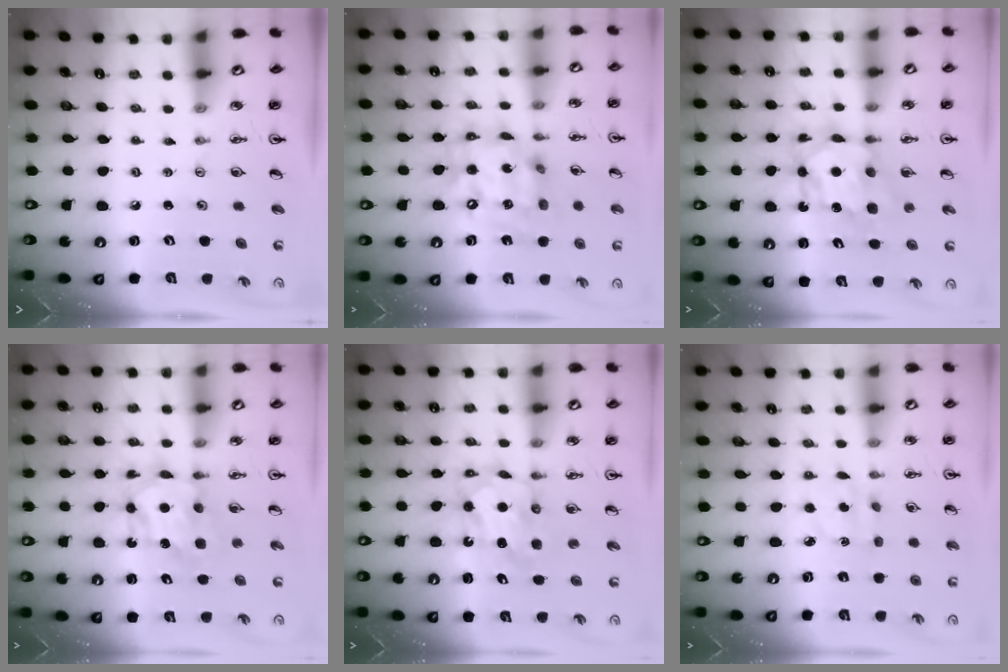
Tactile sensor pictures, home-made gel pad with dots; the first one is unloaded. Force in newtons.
{"total": 16.0, "press": 15.9, "slide": 1.4}
{"total": 8.1, "press": 8.1, "slide": 0.8}
{"total": 6.8, "press": 6.8, "slide": 0.7}
{"total": 7.2, "press": 7.2, "slide": 0.0}
{"total": 2.2, "press": 2.2, "slide": 0.2}